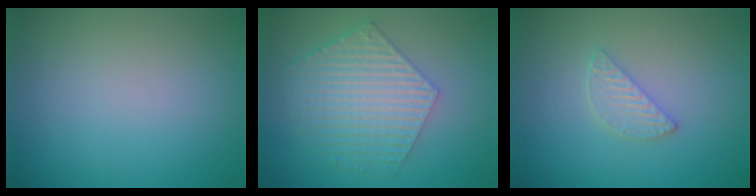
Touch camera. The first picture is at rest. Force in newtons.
{"total": 6.0, "press": 4.4, "slide": 4.1}
{"total": 1.9, "press": 1.8, "slide": 0.2}